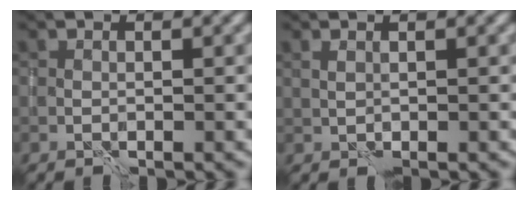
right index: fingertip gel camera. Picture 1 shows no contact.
{"total": 0.5, "force": [0.3, 0.2, 0.4], "torque": [-0.007, 0.000, 0.008]}